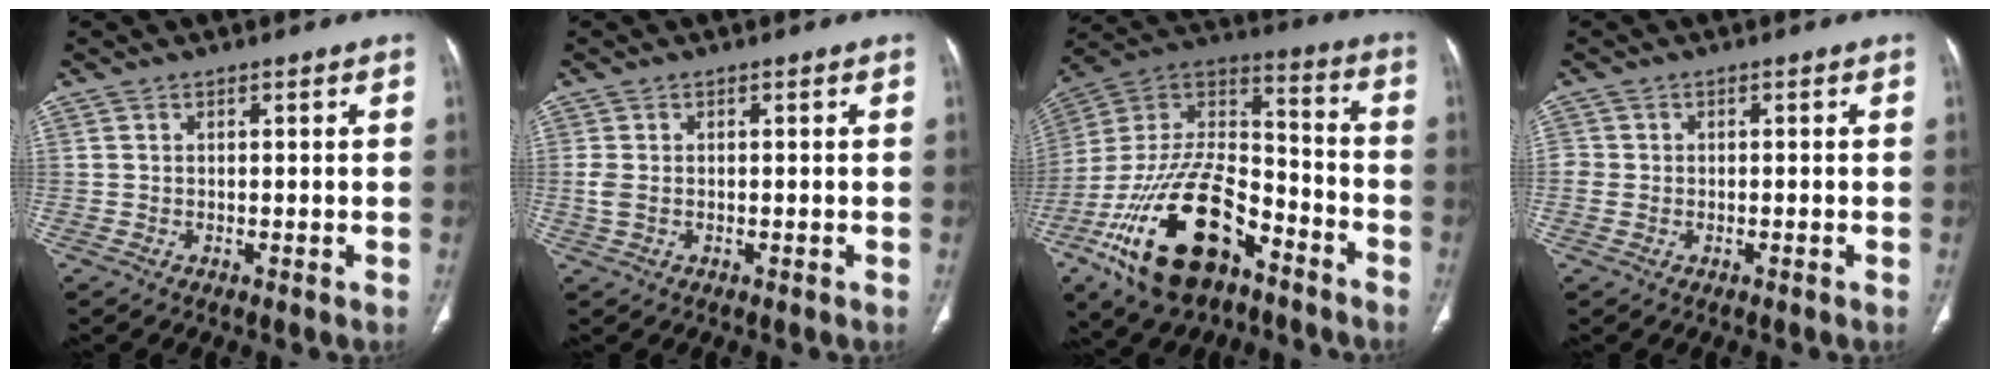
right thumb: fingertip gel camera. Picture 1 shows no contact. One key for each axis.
{"total": 2.2, "fx": -0.3, "fy": 1.3, "fz": 1.7, "tx": -0.056, "ty": 0.003, "tz": -0.006}
{"total": 26.5, "fx": -14.0, "fy": 13.3, "fz": 18.1, "tx": -0.371, "ty": 0.060, "tz": -0.245}
{"total": 1.7, "fx": -0.6, "fy": 1.4, "fz": 0.7, "tx": -0.015, "ty": 0.004, "tz": -0.013}